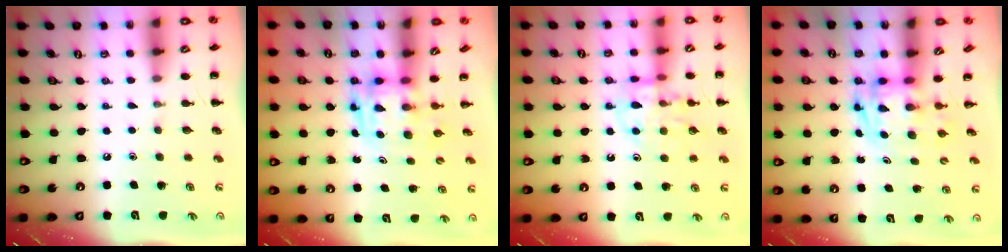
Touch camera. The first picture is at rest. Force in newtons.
{"total": 3.7, "press": 3.7, "slide": 0.7}
{"total": 11.8, "press": 11.6, "slide": 1.7}
{"total": 2.7, "press": 2.7, "slide": 0.5}